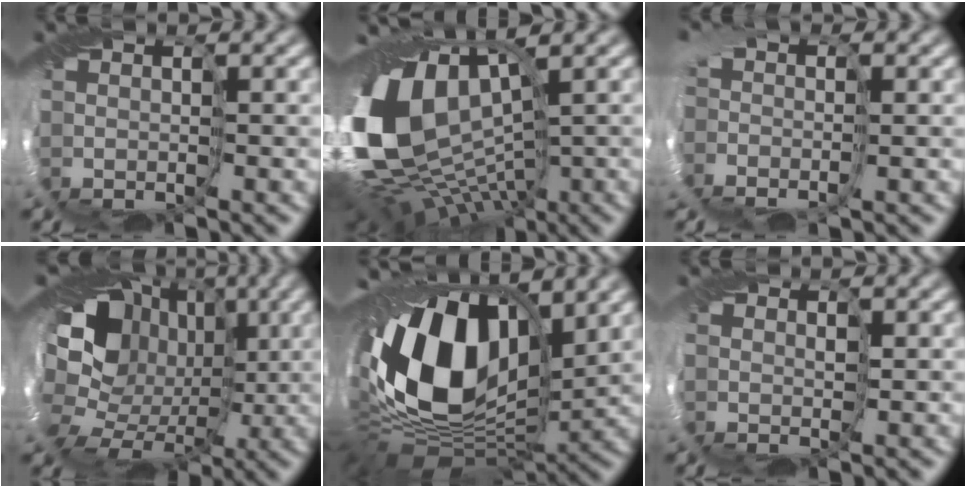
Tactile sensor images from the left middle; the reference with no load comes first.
{"total": 16.2, "force": [-0.9, 10.5, 12.3], "torque": [-0.248, -0.015, 0.002]}
{"total": 3.3, "force": [-1.0, 2.3, 2.2], "torque": [-0.033, 0.006, -0.013]}
{"total": 17.2, "force": [0.3, 14.7, 8.8], "torque": [-0.137, 0.012, -0.024]}
{"total": 17.7, "force": [2.8, 11.2, 13.4], "torque": [-0.282, 0.007, 0.037]}
{"total": 1.0, "force": [0.3, 0.9, 0.4], "torque": [-0.004, 0.000, 0.004]}